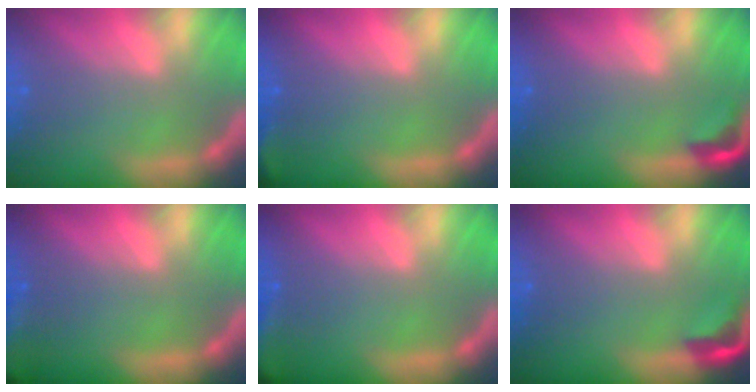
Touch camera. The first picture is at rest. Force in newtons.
{"total": 2.4}
{"total": 2.4}
{"total": 8.5}
{"total": 6.4}
{"total": 2.9}